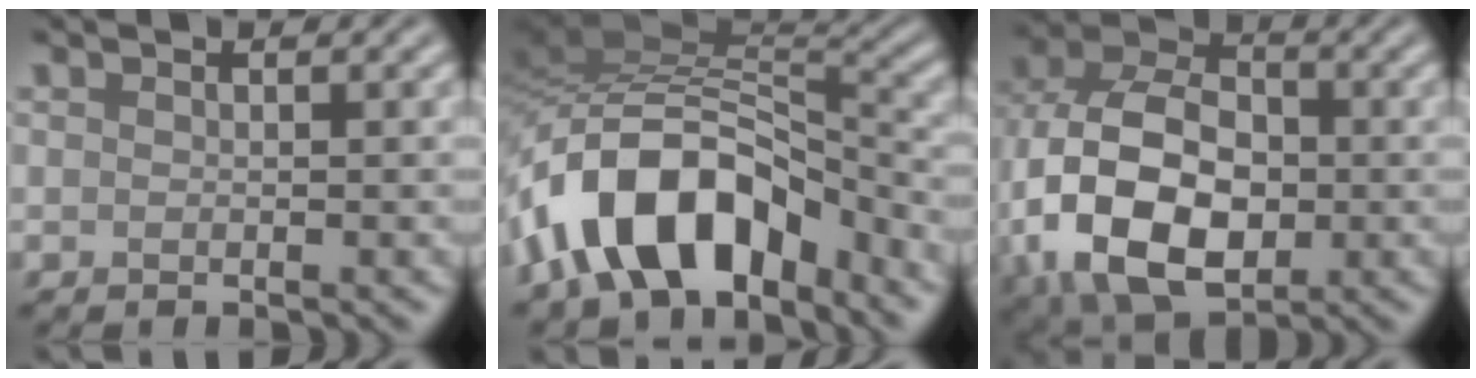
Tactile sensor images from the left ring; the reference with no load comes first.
{"total": 12.1, "force": [-6.5, 6.4, 7.9], "torque": [-0.127, 0.012, -0.130]}
{"total": 14.0, "force": [-2.9, 9.2, 10.2], "torque": [-0.213, -0.011, -0.063]}